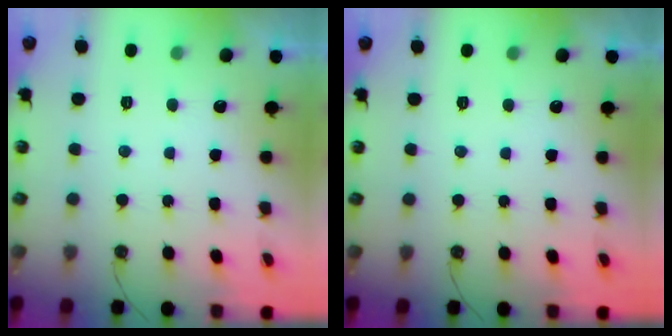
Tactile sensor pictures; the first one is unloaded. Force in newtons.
{"total": 0.0}